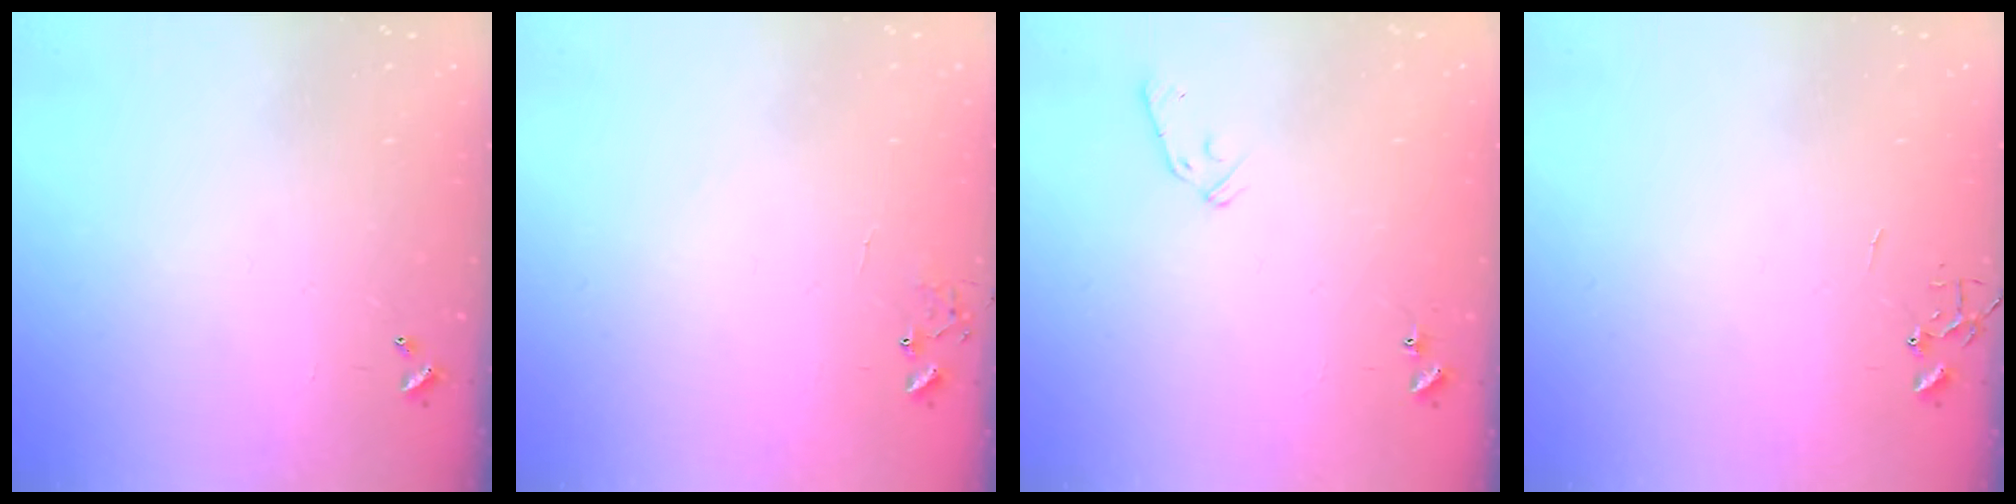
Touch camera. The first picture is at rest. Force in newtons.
{"total": 6.5, "press": 6.5, "slide": 0.5}
{"total": 8.0, "press": 7.9, "slide": 0.7}
{"total": 0.0}